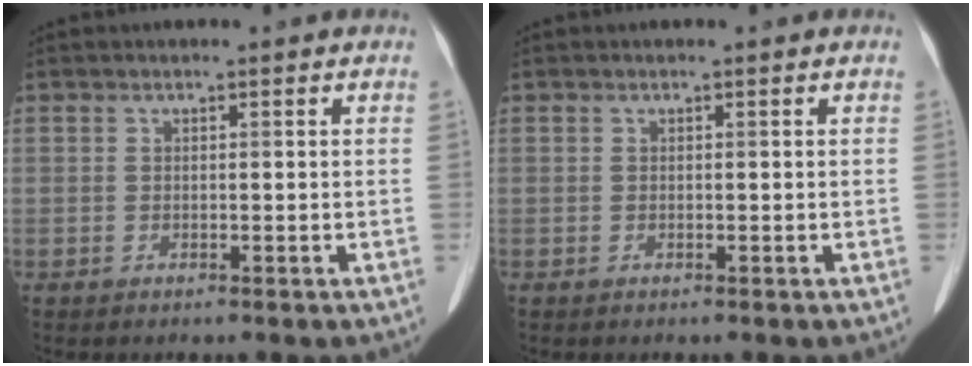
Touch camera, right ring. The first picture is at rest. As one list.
[{"total": 0.0}]